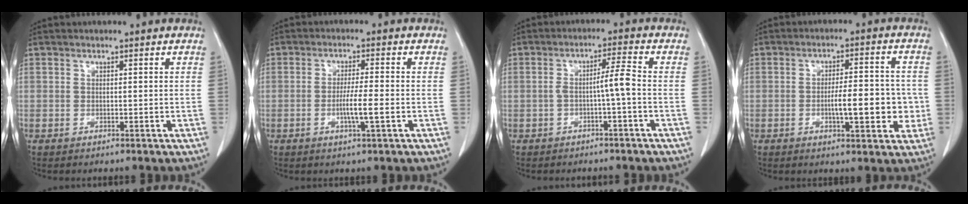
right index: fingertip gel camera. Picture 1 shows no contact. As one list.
[{"total": 4.7, "force": [-1.2, -0.2, 4.6], "torque": [-0.082, -0.007, -0.023]}, {"total": 3.9, "force": [-1.0, -0.4, 3.7], "torque": [-0.064, 0.012, -0.015]}, {"total": 8.6, "force": [-1.5, 2.3, 8.2], "torque": [-0.122, 0.010, -0.020]}]